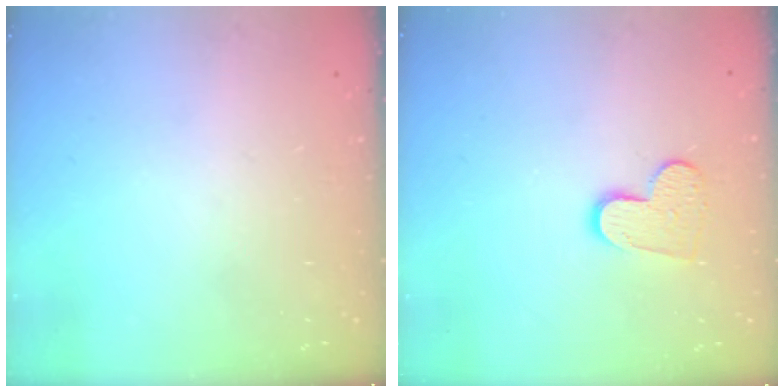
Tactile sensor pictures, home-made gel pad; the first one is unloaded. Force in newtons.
{"total": 9.9, "press": 9.8, "slide": 0.7}